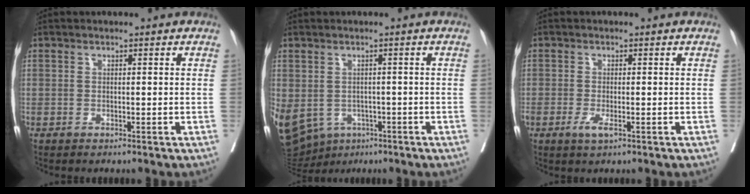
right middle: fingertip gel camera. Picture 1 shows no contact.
{"total": 23.1, "force": [-9.2, 18.5, 10.3], "torque": [-0.359, -0.023, -0.127]}
{"total": 2.1, "force": [-0.9, 0.5, 1.8], "torque": [-0.030, -0.003, -0.016]}